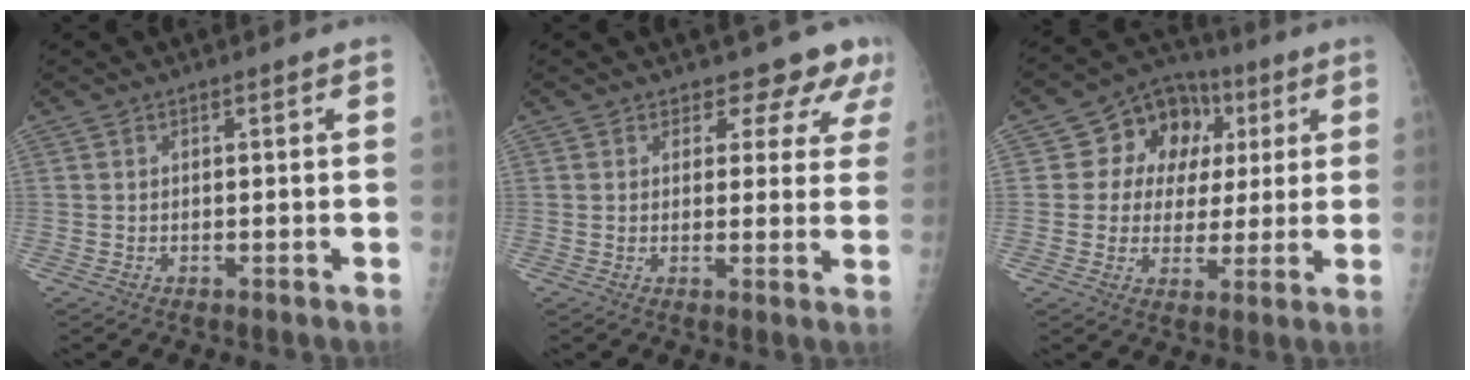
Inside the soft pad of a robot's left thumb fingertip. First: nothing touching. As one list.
[{"total": 7.7, "force": [6.5, 3.8, 1.0], "torque": [0.036, -0.030, 0.052]}, {"total": 12.6, "force": [3.3, 10.6, 6.0], "torque": [-0.032, 0.009, 0.049]}]